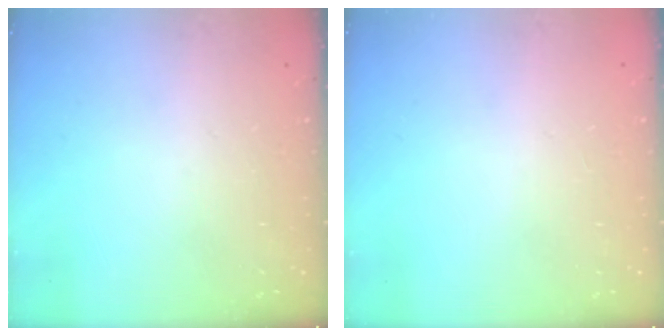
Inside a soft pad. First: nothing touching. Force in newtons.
{"total": 1.0, "press": 0.8, "slide": 0.6}